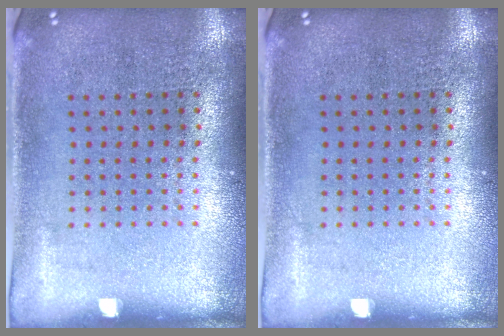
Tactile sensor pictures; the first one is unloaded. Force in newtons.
{"total": 0.0}